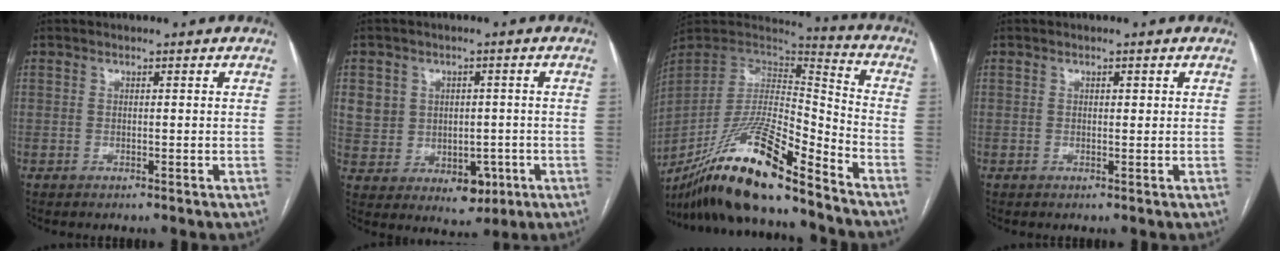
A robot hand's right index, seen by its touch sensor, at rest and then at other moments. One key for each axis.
{"total": 9.6, "fx": 0.1, "fy": 8.8, "fz": 3.9, "tx": -0.062, "ty": 0.027, "tz": 0.030}
{"total": 19.3, "fx": -15.0, "fy": 1.8, "fz": 11.9, "tx": -0.244, "ty": -0.006, "tz": -0.280}
{"total": 0.9, "fx": 0.4, "fy": 0.4, "fz": 0.6, "tx": -0.008, "ty": 0.001, "tz": 0.005}